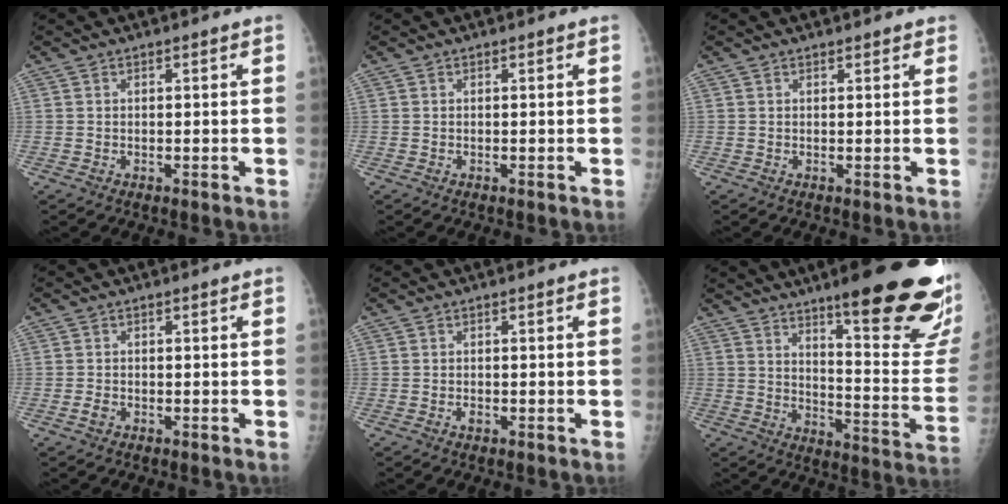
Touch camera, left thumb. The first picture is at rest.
{"total": 0.0}
{"total": 1.1, "force": [0.9, 0.5, 0.3], "torque": [0.001, -0.003, 0.010]}
{"total": 1.1, "force": [-0.7, 0.8, 0.5], "torque": [-0.012, 0.000, -0.013]}
{"total": 0.8, "force": [-0.4, 0.5, 0.4], "torque": [-0.006, 0.001, -0.007]}
{"total": 26.2, "force": [16.5, 4.9, 19.7], "torque": [-0.217, -0.089, 0.230]}